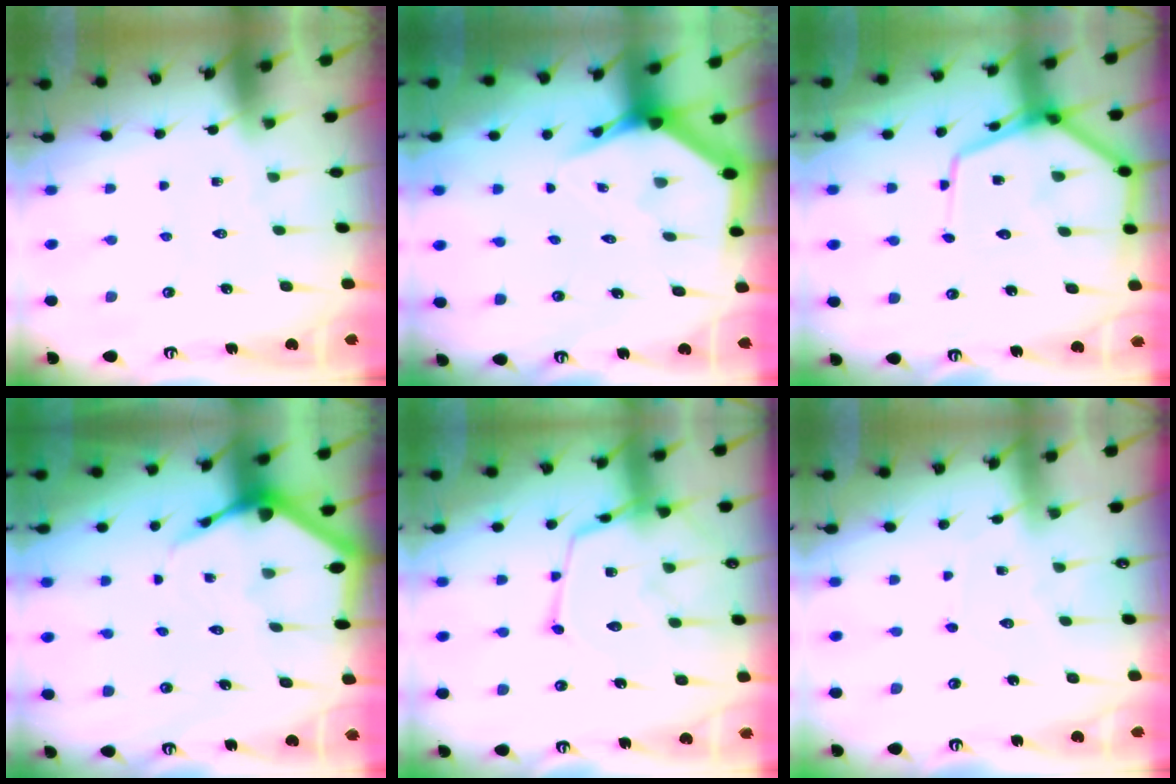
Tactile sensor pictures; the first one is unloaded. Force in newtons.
{"total": 4.3, "press": 4.3, "slide": 0.3}
{"total": 12.8, "press": 12.8, "slide": 1.0}
{"total": 5.1, "press": 5.0, "slide": 0.7}
{"total": 15.6, "press": 15.6, "slide": 1.2}
{"total": 3.7, "press": 3.7, "slide": 0.5}